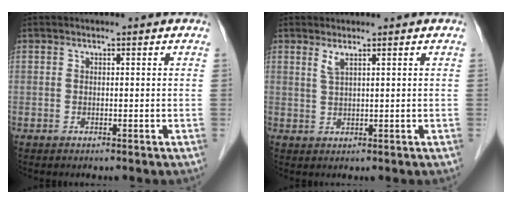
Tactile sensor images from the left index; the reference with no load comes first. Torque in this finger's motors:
{"motor_torque": [0.28, -0.21, 0.12, 0.04]}